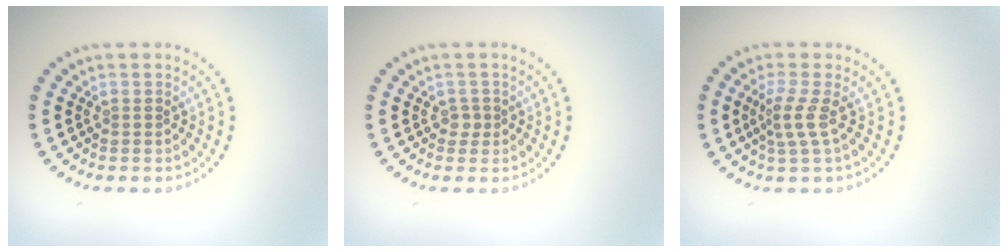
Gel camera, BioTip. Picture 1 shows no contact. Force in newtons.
{"total": 0.9, "press": 0.6, "slide": 0.6}
{"total": 2.3, "press": 1.6, "slide": 1.7}